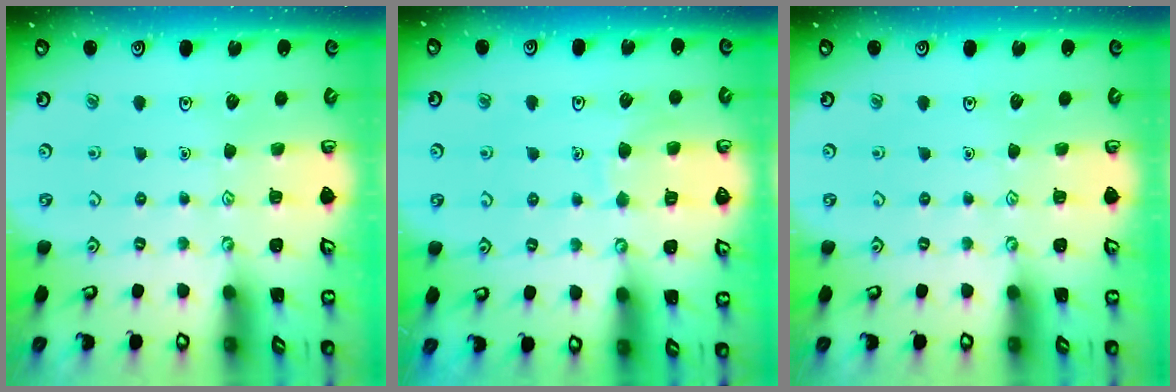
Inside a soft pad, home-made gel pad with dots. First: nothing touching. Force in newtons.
{"total": 5.8, "press": 5.8, "slide": 0.6}
{"total": 0.0}